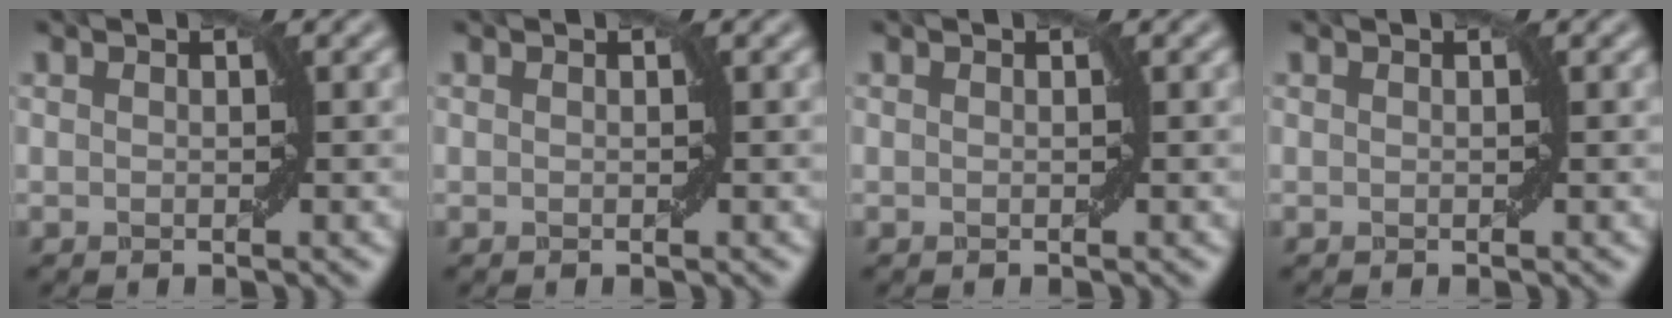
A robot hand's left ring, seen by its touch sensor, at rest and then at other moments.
{"total": 0.0}
{"total": 0.0}
{"total": 0.0}